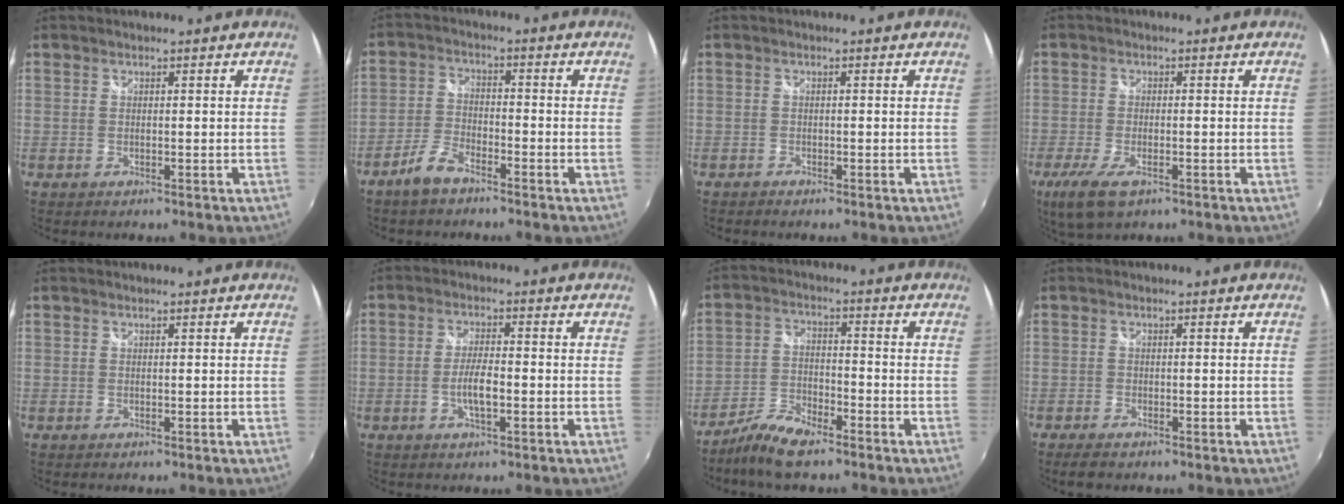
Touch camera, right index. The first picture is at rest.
{"total": 5.5, "force": [-4.2, 1.9, 3.0], "torque": [-0.075, 0.006, -0.082]}
{"total": 0.9, "force": [-0.8, 0.3, 0.2], "torque": [-0.010, -0.003, -0.016]}
{"total": 7.6, "force": [-4.2, 3.0, 5.6], "torque": [-0.129, -0.026, -0.075]}
{"total": 0.0}
{"total": 4.5, "force": [-1.5, 1.1, 4.1], "torque": [-0.083, -0.001, -0.025]}
{"total": 7.9, "force": [-6.4, 2.0, 4.2], "torque": [-0.094, -0.002, -0.124]}
{"total": 2.7, "force": [-2.1, 0.9, 1.4], "torque": [-0.034, -0.007, -0.038]}